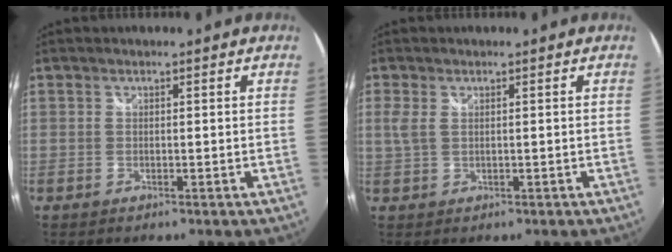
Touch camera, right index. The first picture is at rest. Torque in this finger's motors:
{"motor_torque": [0.49, 0.20, 0.28, 0.05]}